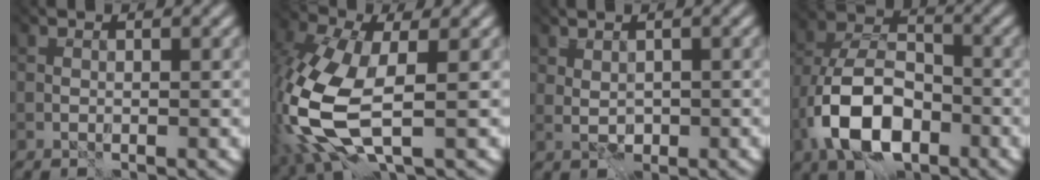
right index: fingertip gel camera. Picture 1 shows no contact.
{"total": 10.6, "force": [-1.6, 5.7, 8.8], "torque": [-0.238, -0.018, -0.035]}
{"total": 0.7, "force": [0.5, 0.3, 0.3], "torque": [-0.006, 0.000, 0.013]}
{"total": 9.1, "force": [-3.7, 5.5, 6.3], "torque": [-0.129, 0.002, -0.079]}